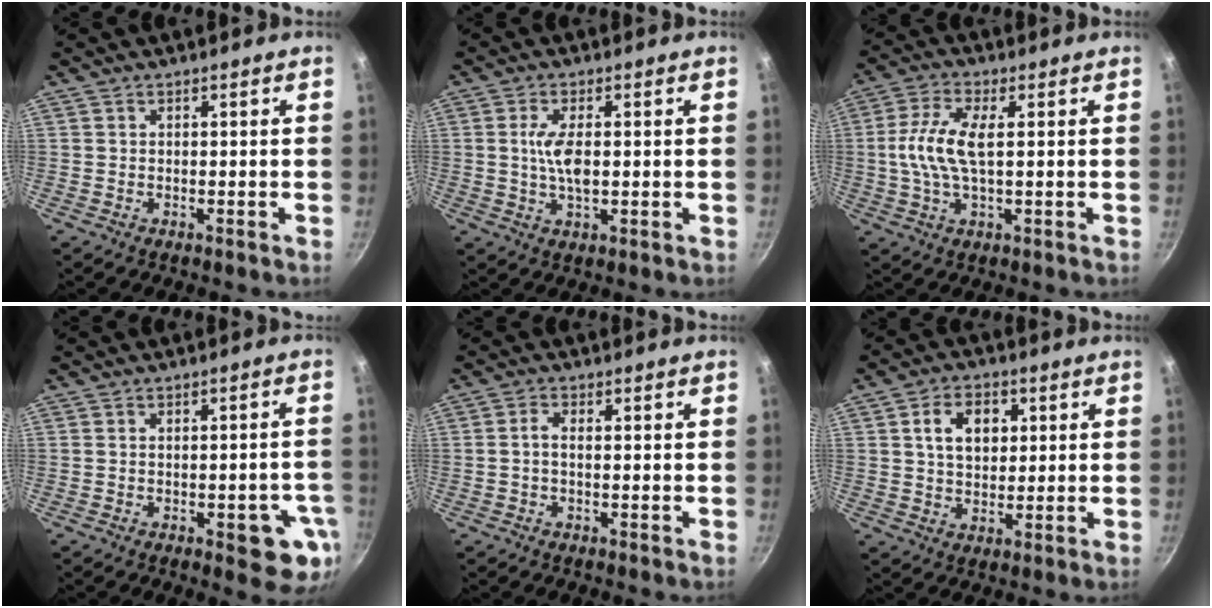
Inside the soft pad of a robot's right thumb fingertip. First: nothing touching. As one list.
[{"total": 5.9, "force": [0.4, 2.4, 5.4], "torque": [-0.104, -0.001, 0.006]}, {"total": 9.1, "force": [0.9, 3.7, 8.3], "torque": [-0.179, 0.012, 0.010]}, {"total": 8.8, "force": [-3.0, 3.7, 7.4], "torque": [-0.055, 0.008, -0.035]}, {"total": 2.1, "force": [-0.2, 1.0, 1.8], "torque": [-0.046, 0.010, -0.009]}, {"total": 8.1, "force": [2.1, 5.7, 5.4], "torque": [-0.068, 0.003, 0.033]}]